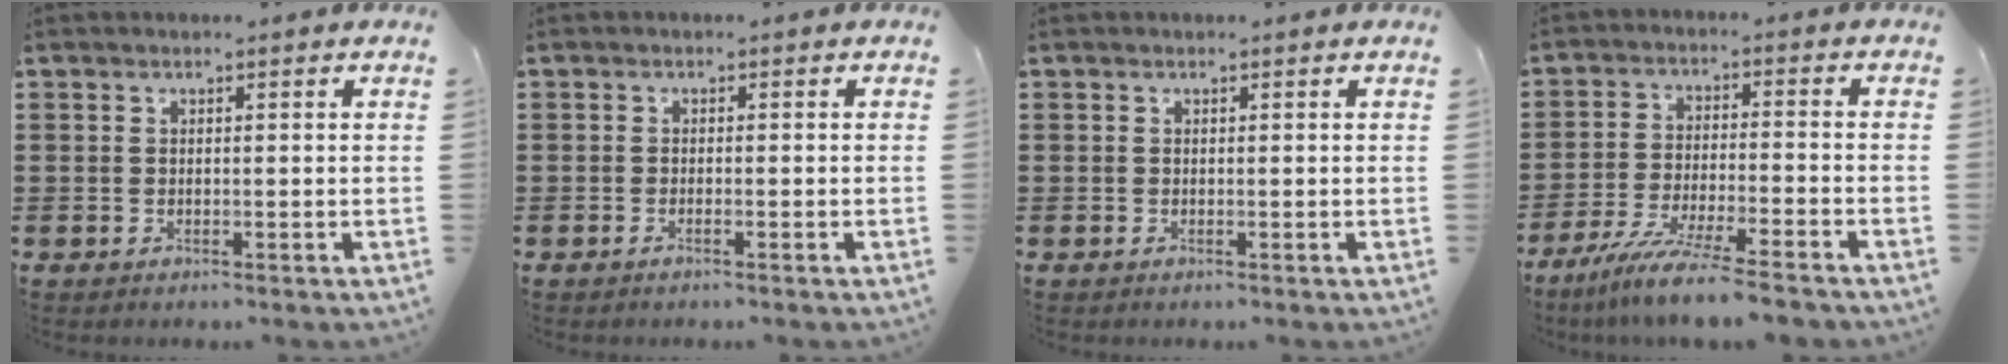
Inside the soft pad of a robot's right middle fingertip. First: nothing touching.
{"total": 0.6, "force": [-0.4, 0.0, 0.4], "torque": [-0.008, -0.002, -0.007]}
{"total": 0.0}
{"total": 7.9, "force": [-6.9, -0.4, 3.8], "torque": [-0.079, -0.014, -0.133]}